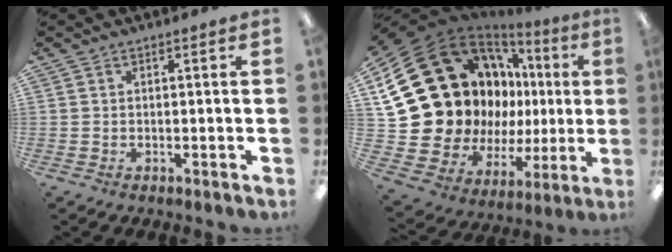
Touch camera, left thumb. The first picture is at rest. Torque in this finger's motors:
{"motor_torque": [1.93, 3.07, 1.60, -1.17, 0.51]}